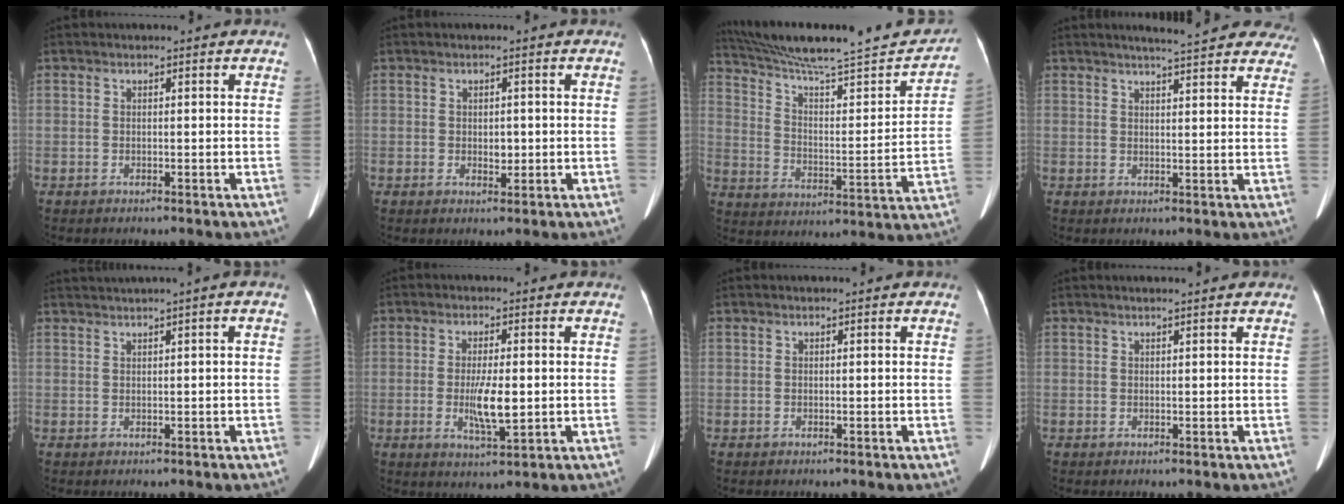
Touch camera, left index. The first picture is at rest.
{"total": 1.7, "force": [-0.1, 1.1, 1.3], "torque": [-0.020, -0.001, 0.001]}
{"total": 24.3, "force": [22.1, 2.2, 9.8], "torque": [-0.159, -0.020, 0.318]}
{"total": 15.5, "force": [14.2, 2.4, 5.9], "torque": [-0.058, -0.007, 0.156]}
{"total": 2.4, "force": [1.4, -0.5, 1.9], "torque": [-0.043, 0.013, 0.034]}
{"total": 5.8, "force": [-0.6, 1.1, 5.6], "torque": [-0.109, -0.012, -0.010]}
{"total": 0.0}
{"total": 2.1, "force": [1.9, 0.0, 1.0], "torque": [-0.011, 0.015, 0.024]}